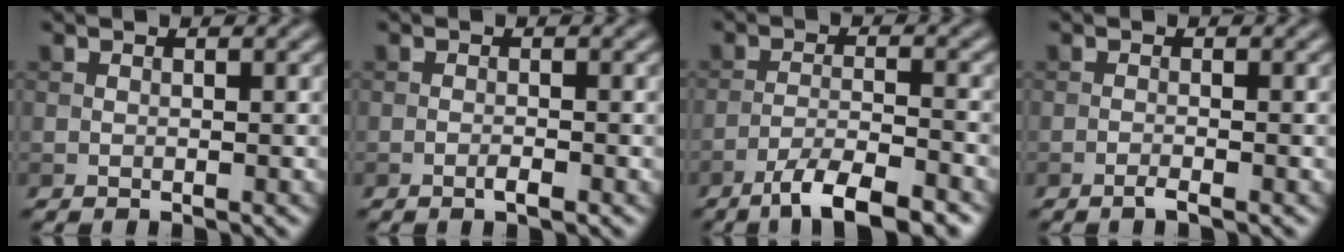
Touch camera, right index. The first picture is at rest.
{"total": 1.0, "force": [-0.6, 0.2, 0.8], "torque": [-0.014, 0.000, -0.011]}
{"total": 6.3, "force": [-4.6, 1.2, 4.2], "torque": [-0.069, 0.000, -0.078]}
{"total": 1.1, "force": [-0.7, 0.1, 0.9], "torque": [-0.012, 0.002, -0.017]}